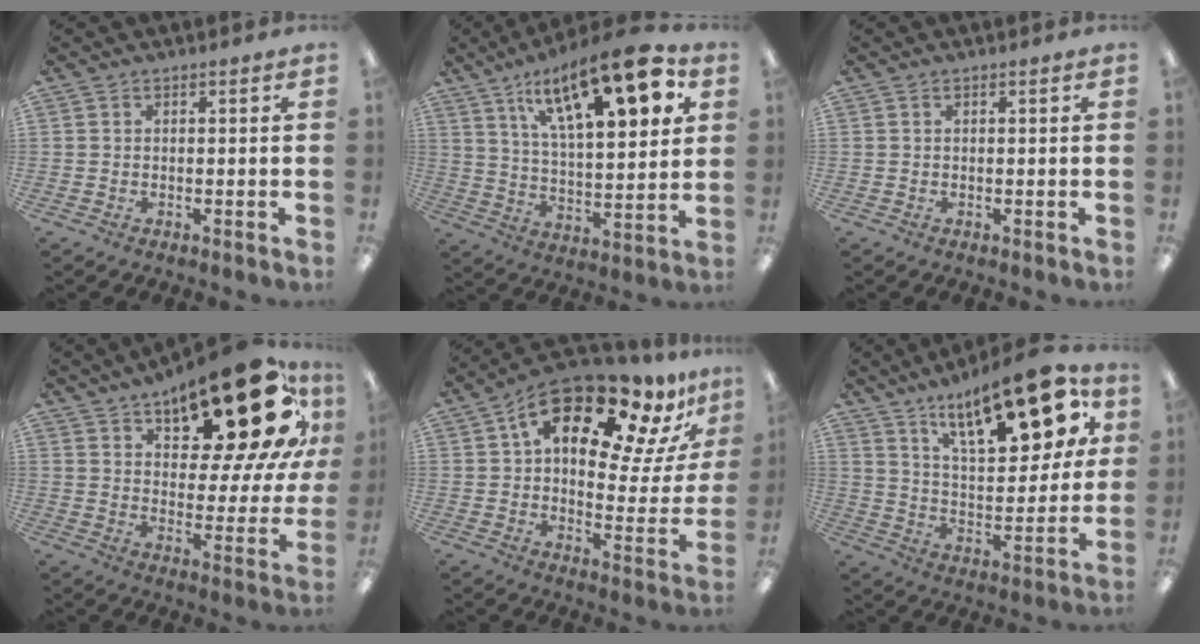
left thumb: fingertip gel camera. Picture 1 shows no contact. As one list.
[{"total": 22.4, "force": [12.1, 7.9, 17.1], "torque": [-0.253, -0.062, 0.192]}, {"total": 0.0}, {"total": 24.1, "force": [16.3, 8.5, 15.6], "torque": [-0.210, -0.104, 0.264]}, {"total": 20.3, "force": [13.3, 8.0, 13.1], "torque": [-0.208, -0.085, 0.221]}, {"total": 21.3, "force": [13.4, 7.8, 14.6], "torque": [-0.220, -0.070, 0.222]}]